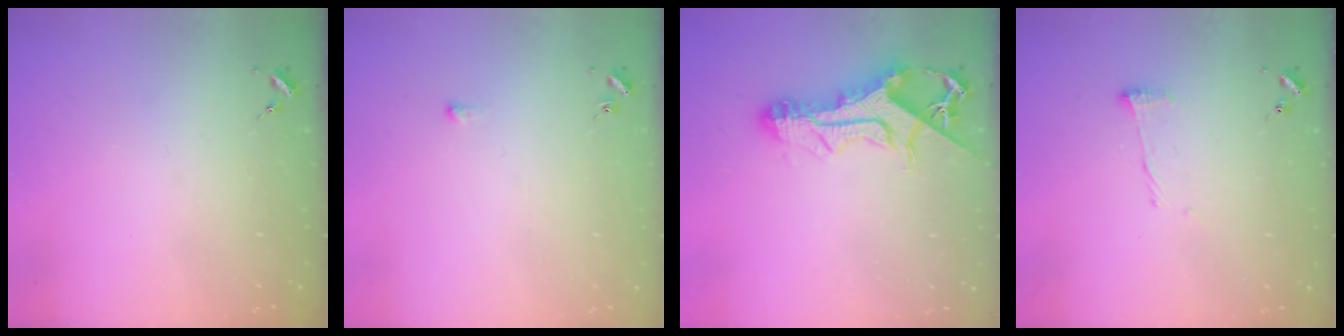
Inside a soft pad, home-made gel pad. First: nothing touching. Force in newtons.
{"total": 2.9, "press": 2.8, "slide": 0.6}
{"total": 13.4, "press": 13.3, "slide": 1.3}
{"total": 8.2, "press": 8.2, "slide": 0.2}